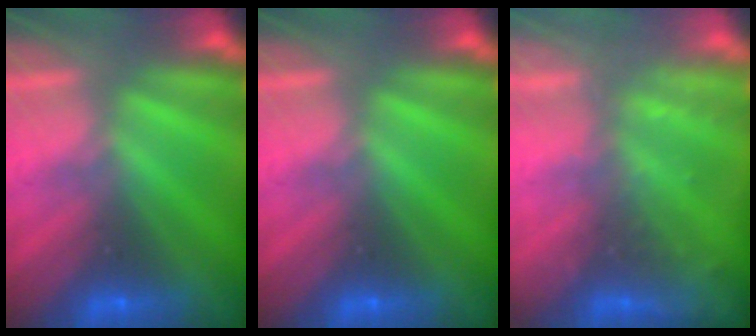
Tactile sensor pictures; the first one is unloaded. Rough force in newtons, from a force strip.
{"total": 0.0}
{"total": 2.2}